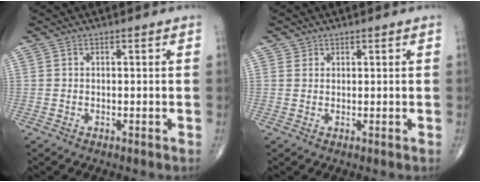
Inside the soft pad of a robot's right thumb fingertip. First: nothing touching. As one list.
[{"total": 1.1, "force": [0.6, 0.9, -0.1], "torque": [0.014, -0.002, 0.005]}]